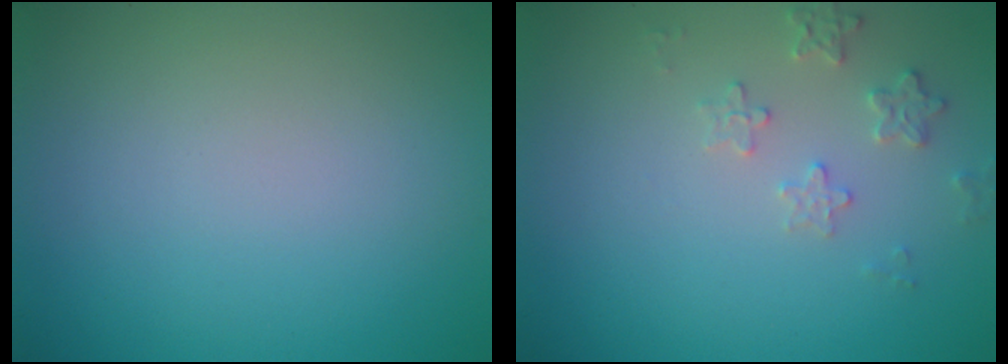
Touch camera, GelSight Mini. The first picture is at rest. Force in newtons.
{"total": 1.9, "press": 1.8, "slide": 0.2}